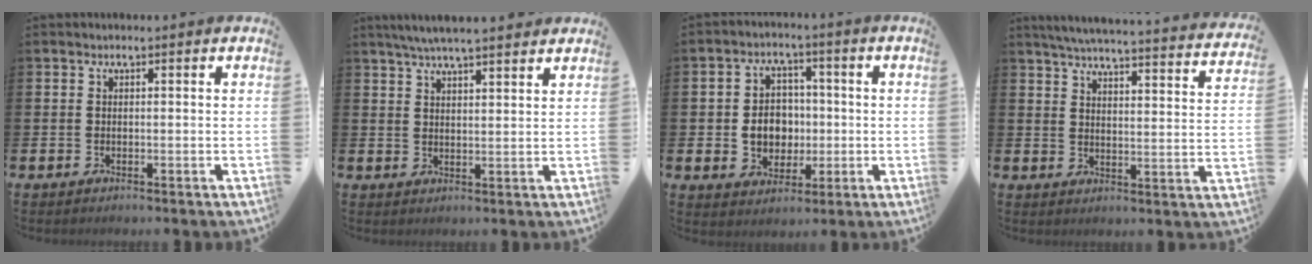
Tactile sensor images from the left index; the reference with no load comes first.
{"total": 5.2, "force": [4.9, 0.3, 1.8], "torque": [-0.038, -0.015, 0.086]}
{"total": 5.9, "force": [-0.1, 5.2, 2.8], "torque": [-0.046, 0.009, -0.010]}
{"total": 5.2, "force": [5.0, 0.1, 1.4], "torque": [-0.043, -0.042, 0.082]}